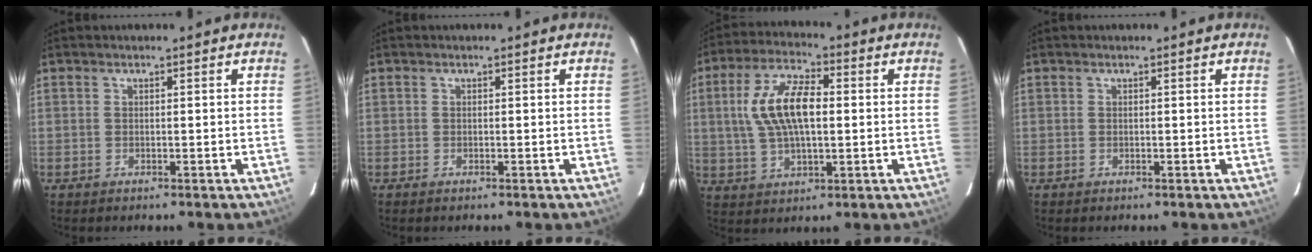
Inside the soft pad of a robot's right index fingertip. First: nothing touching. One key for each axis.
{"total": 0.0}
{"total": 12.2, "fx": 1.3, "fy": 5.4, "fz": 10.9, "tx": -0.218, "ty": 0.015, "tz": 0.027}
{"total": 0.0}